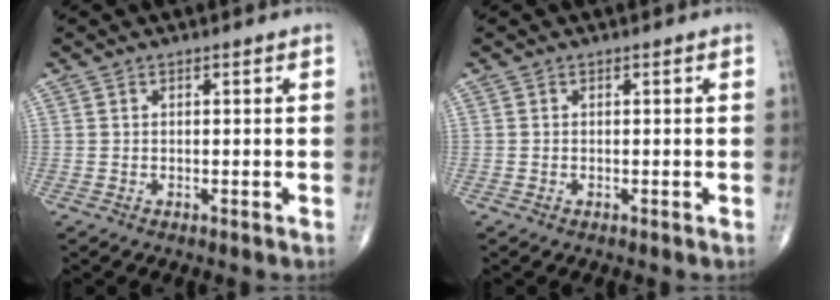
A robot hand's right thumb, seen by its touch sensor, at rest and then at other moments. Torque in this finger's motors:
{"motor_torque": [-0.46, 0.01, -0.40, 0.09, 0.10]}